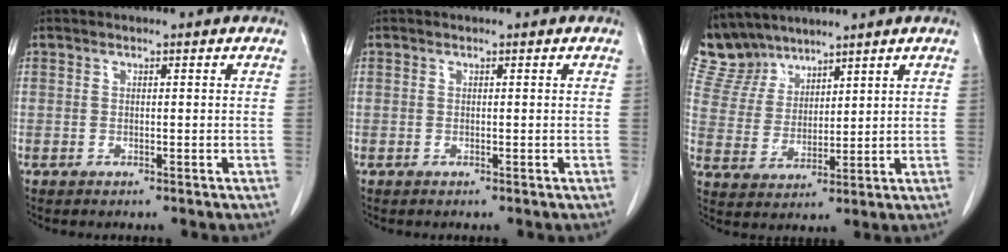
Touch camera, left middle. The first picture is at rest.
{"total": 0.0}
{"total": 7.4, "force": [6.9, 2.8, 0.2], "torque": [-0.014, 0.009, 0.153]}